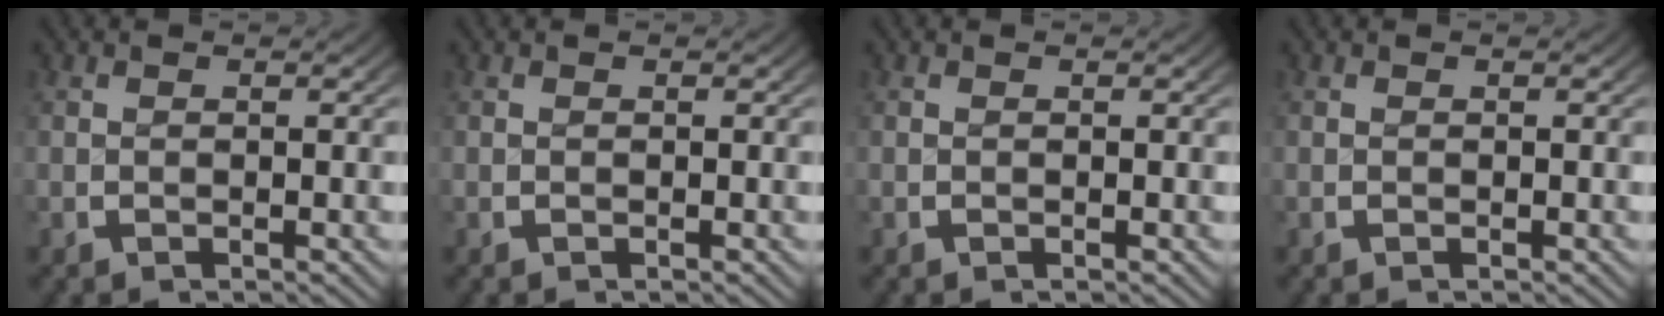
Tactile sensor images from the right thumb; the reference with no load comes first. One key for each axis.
{"total": 0.0}
{"total": 0.0}
{"total": 0.0}